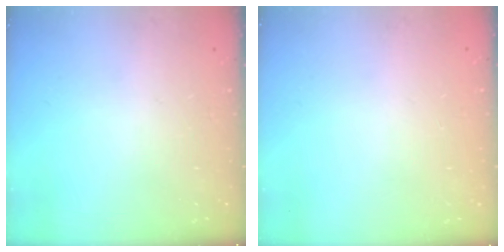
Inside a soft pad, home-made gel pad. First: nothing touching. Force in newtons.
{"total": 0.0}